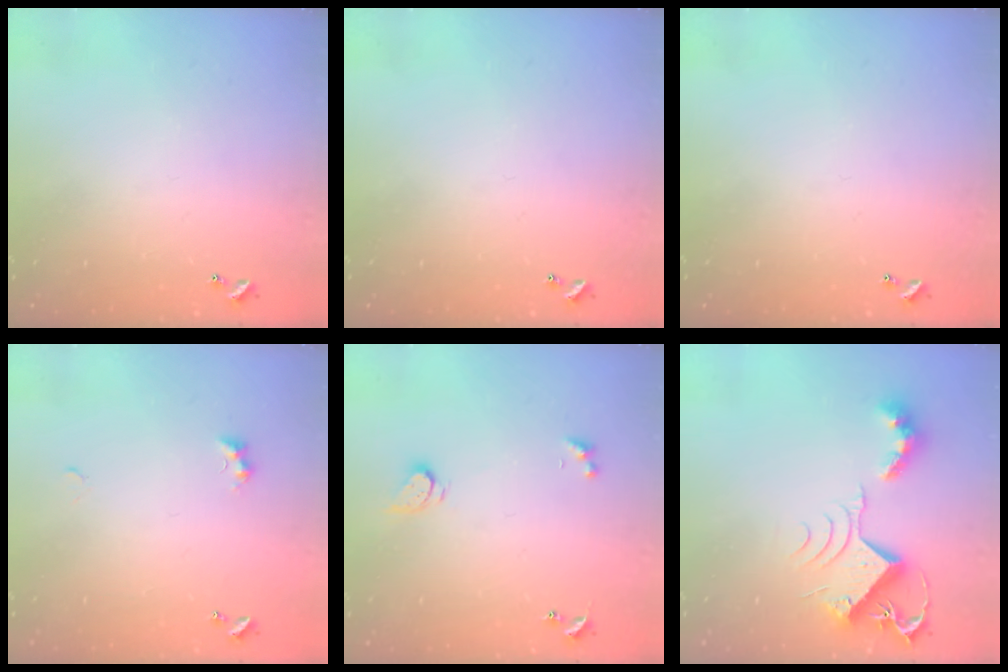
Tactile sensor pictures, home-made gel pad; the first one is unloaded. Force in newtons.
{"total": 0.0}
{"total": 0.0}
{"total": 2.7, "press": 2.6, "slide": 0.6}
{"total": 2.4, "press": 2.3, "slide": 0.4}
{"total": 11.2, "press": 11.2, "slide": 0.4}